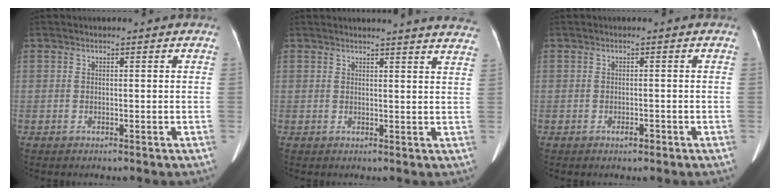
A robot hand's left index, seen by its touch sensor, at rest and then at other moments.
{"total": 15.4, "force": [14.9, 0.6, 3.8], "torque": [-0.038, -0.052, 0.148]}
{"total": 1.2, "force": [-0.8, 0.4, 0.8], "torque": [-0.014, 0.000, -0.009]}